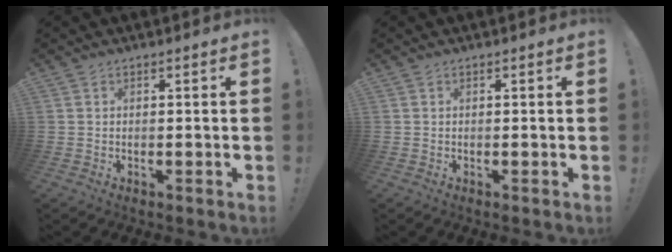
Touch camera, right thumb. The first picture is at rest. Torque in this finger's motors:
{"motor_torque": [0.00, 0.00, 0.00, 0.00, 0.00]}